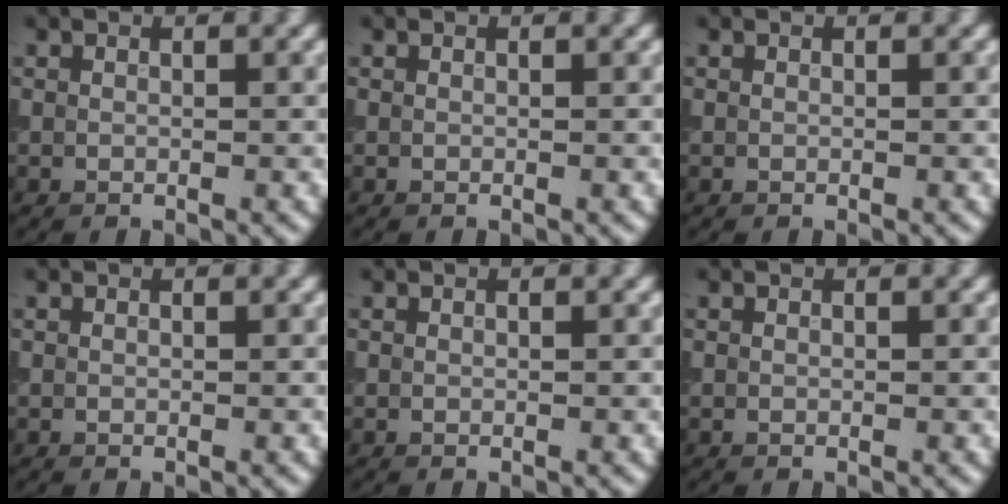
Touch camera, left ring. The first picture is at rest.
{"total": 0.0}
{"total": 0.0}
{"total": 0.0}
{"total": 0.0}
{"total": 0.0}